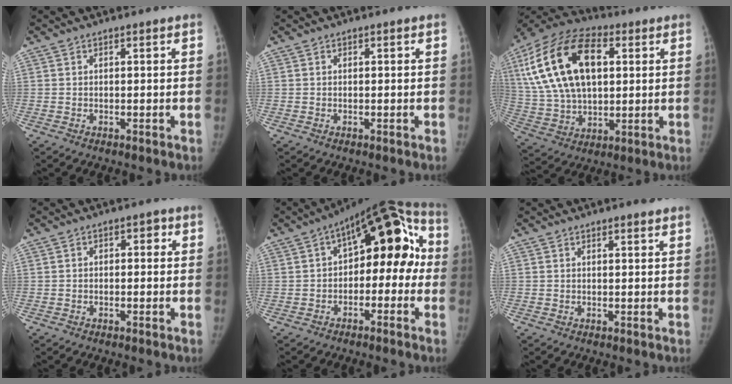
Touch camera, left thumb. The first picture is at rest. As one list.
[{"total": 0.0}, {"total": 24.4, "force": [6.7, 14.1, 18.7], "torque": [-0.350, 0.006, 0.119]}, {"total": 2.0, "force": [0.1, 1.4, 1.4], "torque": [-0.003, 0.008, -0.006]}, {"total": 18.1, "force": [0.9, 10.0, 15.1], "torque": [-0.160, 0.053, 0.000]}, {"total": 1.5, "force": [1.1, 0.3, 1.0], "torque": [-0.012, -0.003, 0.013]}]